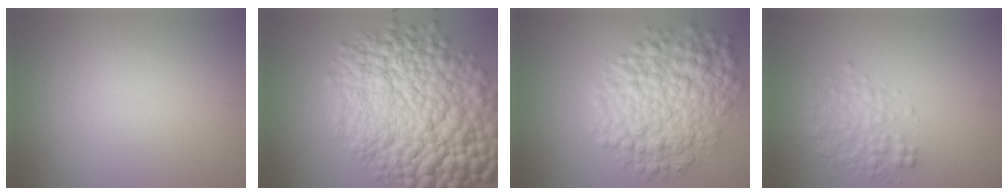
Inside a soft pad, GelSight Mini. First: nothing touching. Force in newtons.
{"total": 15.3, "press": 15.2, "slide": 0.3}
{"total": 7.5, "press": 7.5, "slide": 0.1}
{"total": 3.0, "press": 3.0, "slide": 0.1}